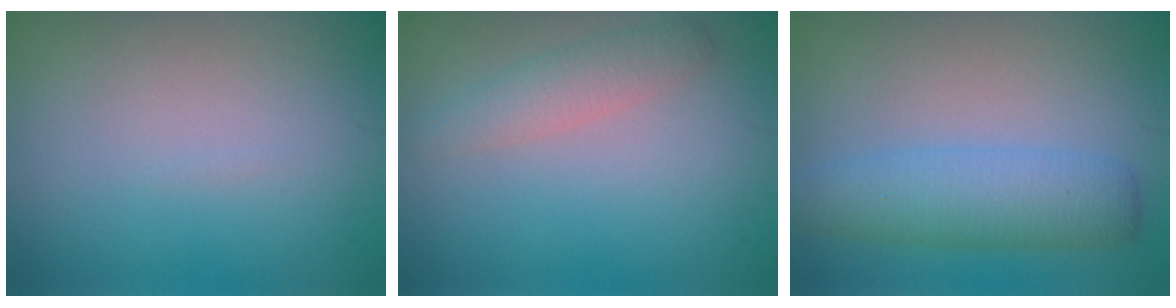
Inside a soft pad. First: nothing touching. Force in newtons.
{"total": 2.4, "press": 2.3, "slide": 0.1}
{"total": 4.9, "press": 4.8, "slide": 0.1}